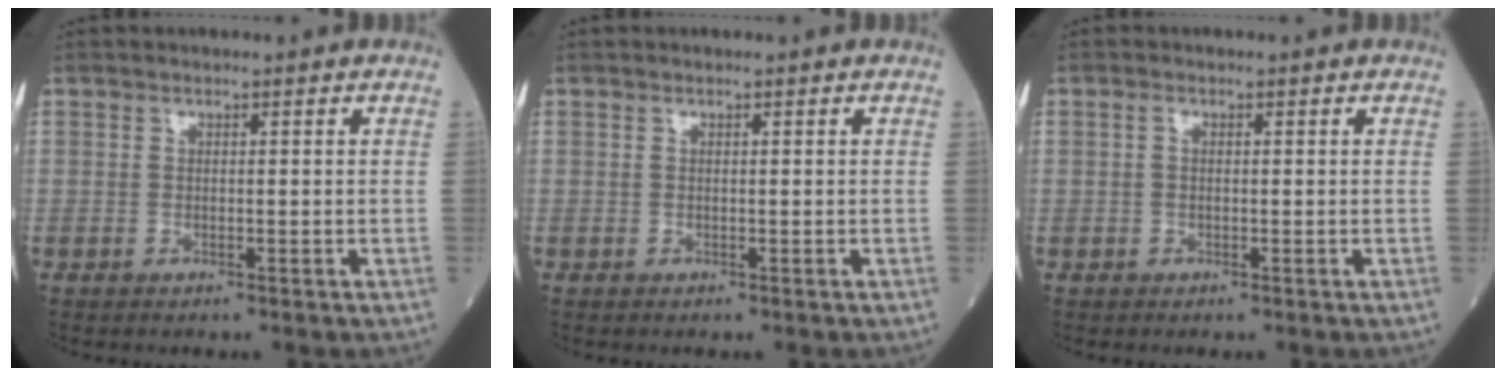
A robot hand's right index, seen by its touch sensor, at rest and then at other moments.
{"total": 0.0}
{"total": 0.8, "force": [0.1, 0.5, 0.7], "torque": [-0.014, 0.005, 0.001]}